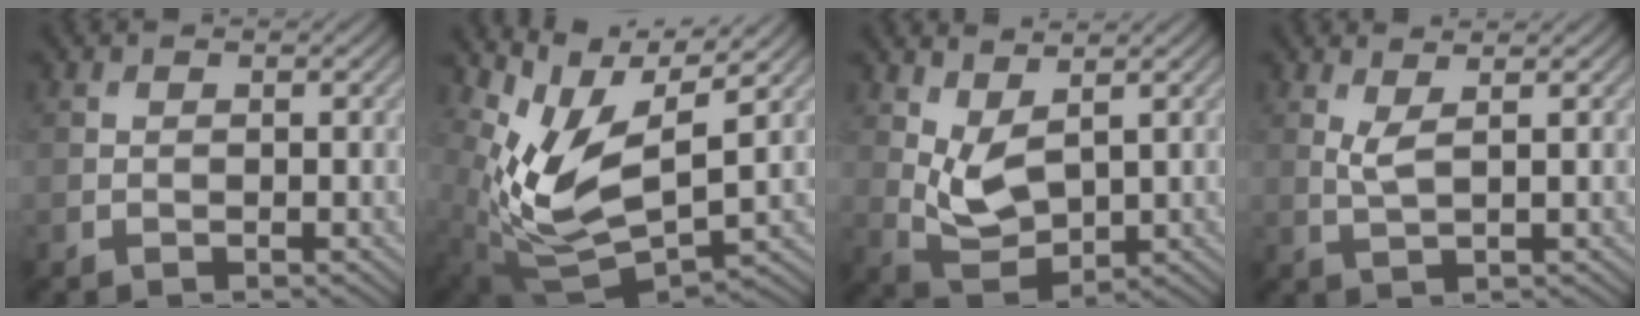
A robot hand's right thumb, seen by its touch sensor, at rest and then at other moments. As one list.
[{"total": 9.9, "force": [3.2, 4.7, 8.1], "torque": [-0.182, -0.009, 0.070]}, {"total": 5.5, "force": [2.5, 2.7, 4.0], "torque": [-0.098, -0.008, 0.055]}, {"total": 2.2, "force": [1.1, 0.4, 1.8], "torque": [-0.046, -0.001, 0.025]}]